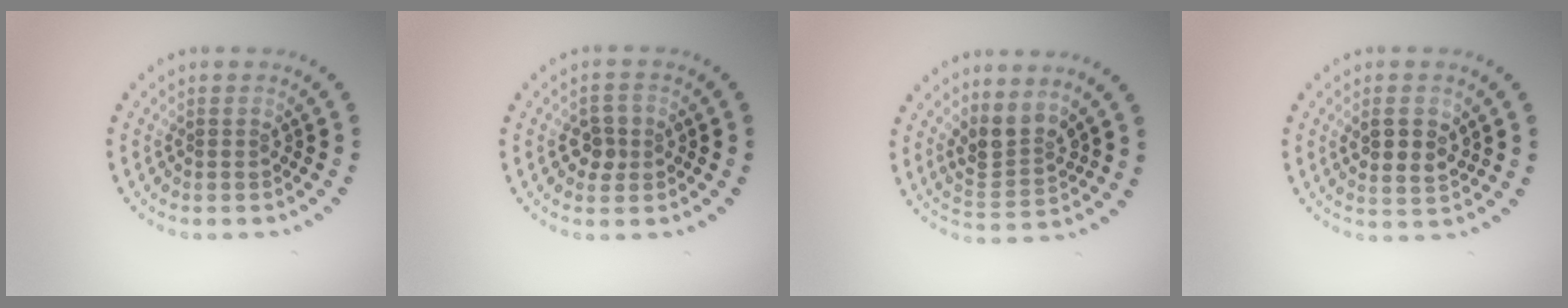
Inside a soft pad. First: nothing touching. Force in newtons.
{"total": 2.0, "press": 2.0, "slide": 0.4}
{"total": 3.1, "press": 2.7, "slide": 1.7}
{"total": 3.0, "press": 3.0, "slide": 0.6}